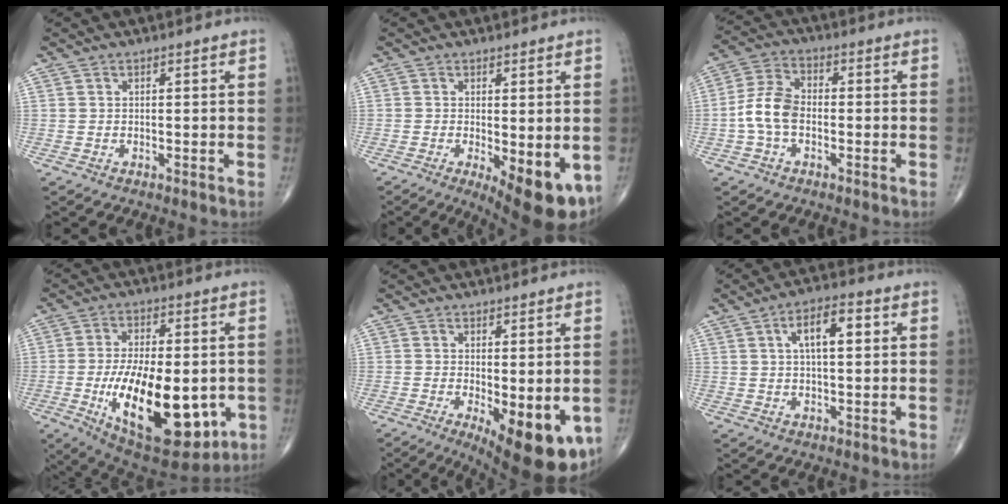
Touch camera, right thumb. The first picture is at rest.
{"total": 10.7, "force": [-3.1, 3.8, 9.5], "torque": [-0.119, -0.021, -0.033]}
{"total": 7.9, "force": [-1.6, 4.9, 5.9], "torque": [-0.120, 0.025, -0.041]}
{"total": 23.3, "force": [-5.1, 10.9, 19.9], "torque": [-0.318, -0.018, -0.055]}
{"total": 12.6, "force": [-3.6, 4.5, 11.2], "torque": [-0.138, -0.023, -0.038]}
{"total": 7.6, "force": [2.0, 3.1, 6.7], "torque": [-0.100, 0.012, 0.027]}